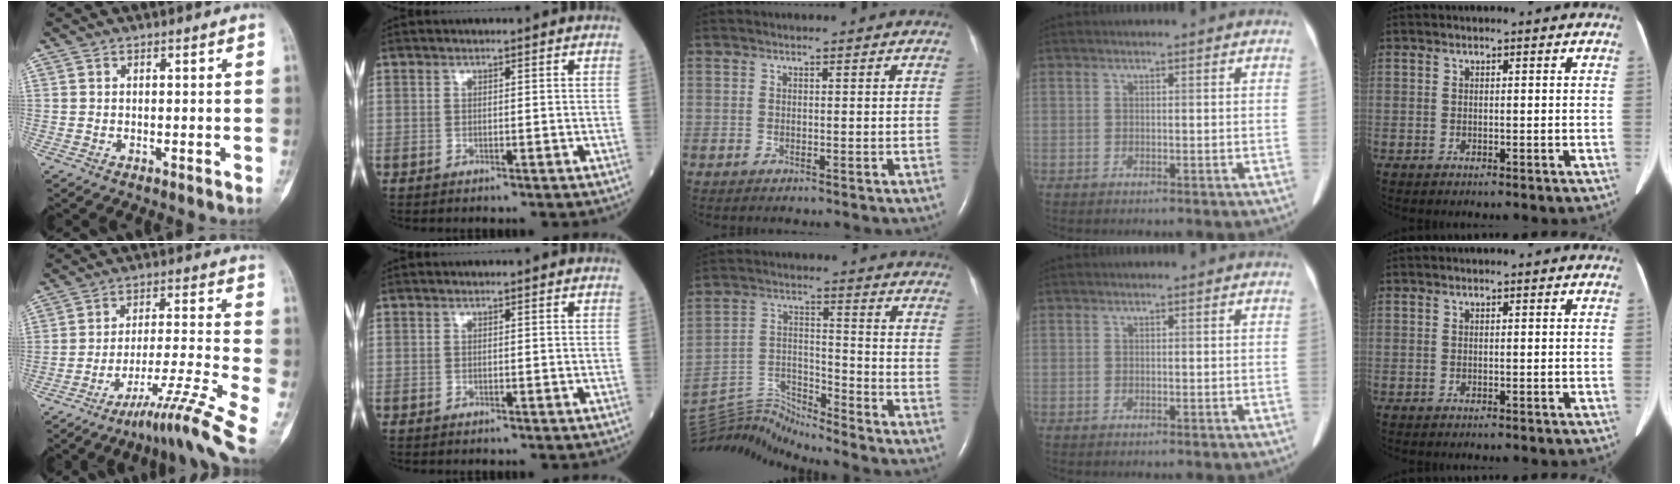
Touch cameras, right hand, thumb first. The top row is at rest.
{"thumb": {"total": 12.8, "force": [-9.1, -1.2, 8.9], "torque": [-0.159, 0.072, -0.147]}, "middle": {"total": 12.3, "force": [-12.3, -1.3, 0.6], "torque": [-0.025, 0.045, -0.230]}}